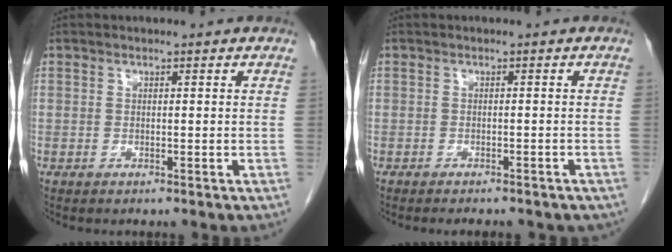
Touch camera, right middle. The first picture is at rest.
{"total": 6.2, "force": [-5.3, 2.0, 2.5], "torque": [-0.030, -0.003, -0.054]}